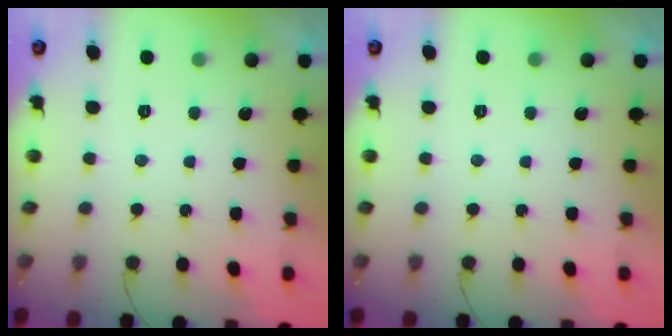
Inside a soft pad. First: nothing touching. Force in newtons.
{"total": 0.0}